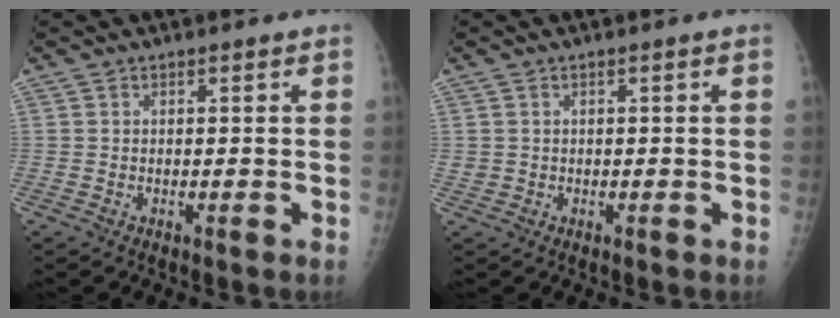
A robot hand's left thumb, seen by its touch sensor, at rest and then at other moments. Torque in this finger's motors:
{"motor_torque": [-0.02, 0.25, 0.15, 0.07, 0.00]}